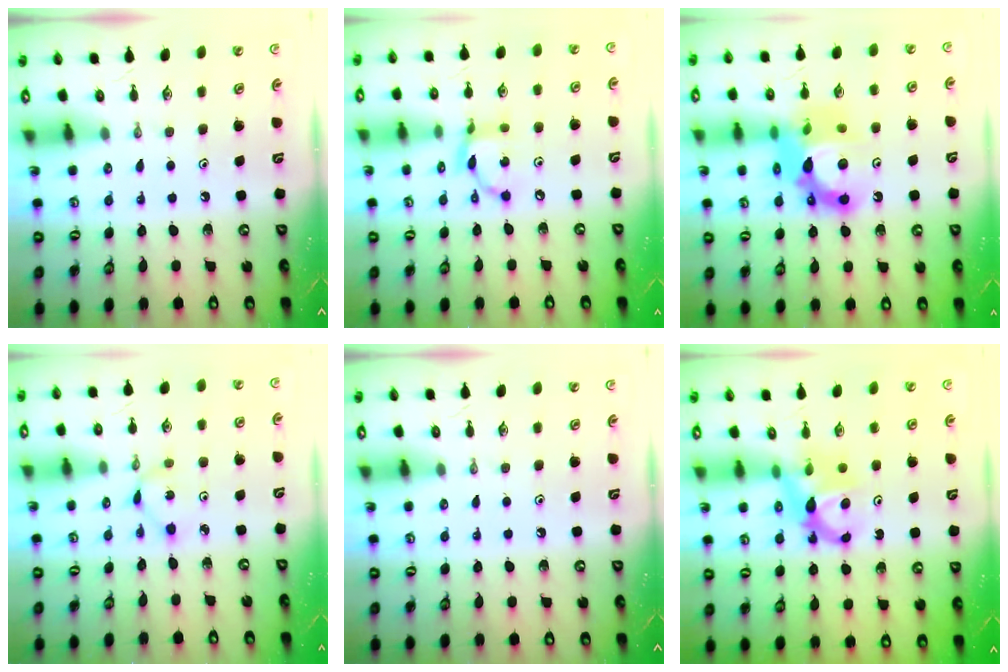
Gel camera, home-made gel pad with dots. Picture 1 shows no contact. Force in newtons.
{"total": 10.4, "press": 10.4, "slide": 0.6}
{"total": 15.1, "press": 15.0, "slide": 1.8}
{"total": 2.1, "press": 2.1, "slide": 0.3}
{"total": 0.0}
{"total": 6.4, "press": 6.4, "slide": 0.4}